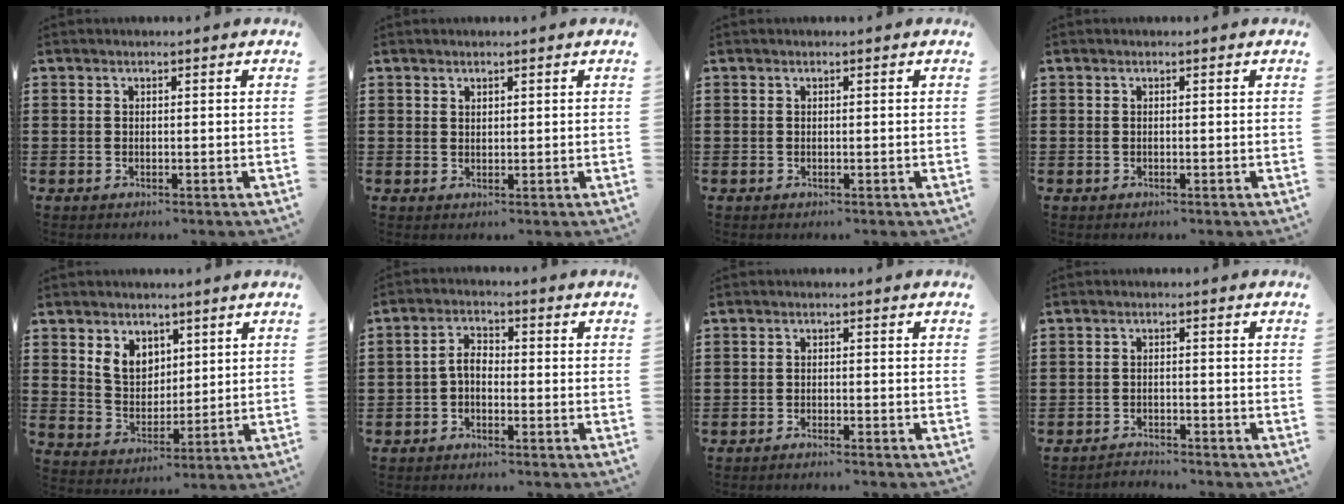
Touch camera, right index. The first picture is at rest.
{"total": 1.1, "force": [0.9, 0.5, 0.1], "torque": [-0.003, 0.002, 0.018]}
{"total": 0.0}
{"total": 0.0}
{"total": 5.7, "force": [3.1, 4.3, 2.0], "torque": [-0.060, 0.013, 0.058]}
{"total": 3.0, "force": [-1.2, 1.6, 2.2], "torque": [-0.058, 0.004, -0.030]}
{"total": 1.4, "force": [-1.4, -0.2, 0.0], "torque": [-0.001, 0.001, -0.028]}
{"total": 2.2, "force": [-2.1, 0.0, -0.2], "torque": [-0.003, 0.001, -0.047]}